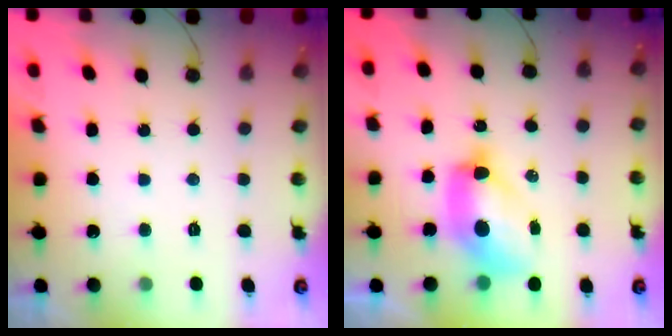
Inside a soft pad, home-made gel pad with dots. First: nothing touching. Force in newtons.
{"total": 11.1, "press": 11.0, "slide": 1.2}